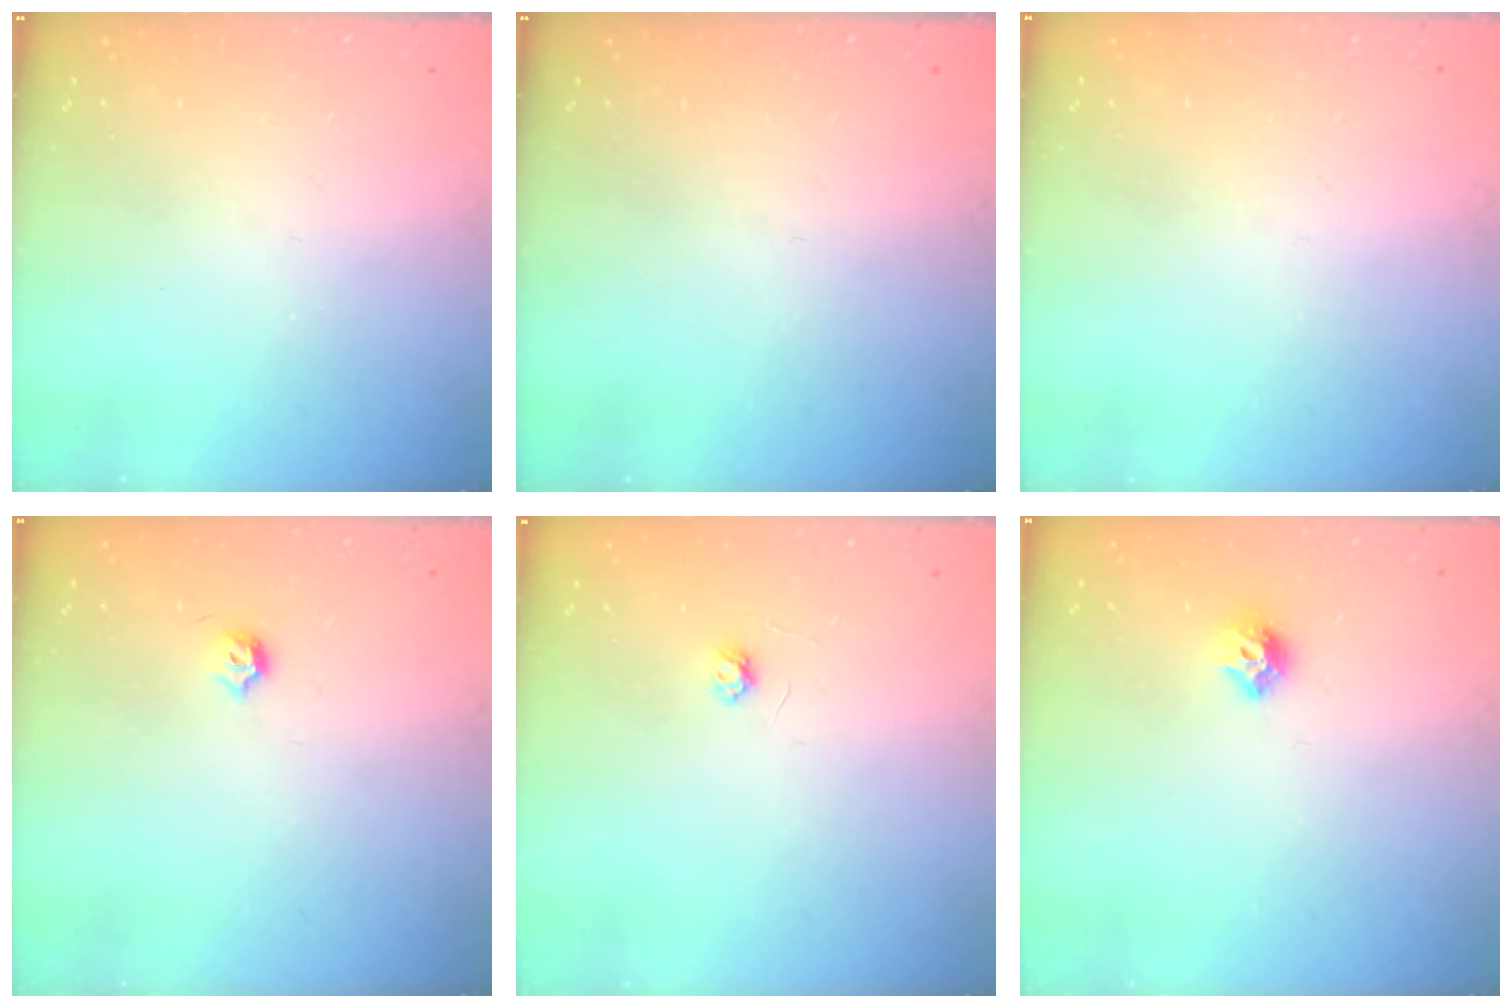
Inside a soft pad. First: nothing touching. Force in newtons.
{"total": 0.0}
{"total": 0.8, "press": 0.8, "slide": 0.0}
{"total": 3.5, "press": 3.5, "slide": 0.6}
{"total": 2.6, "press": 2.6, "slide": 0.3}
{"total": 8.2, "press": 8.2, "slide": 0.3}